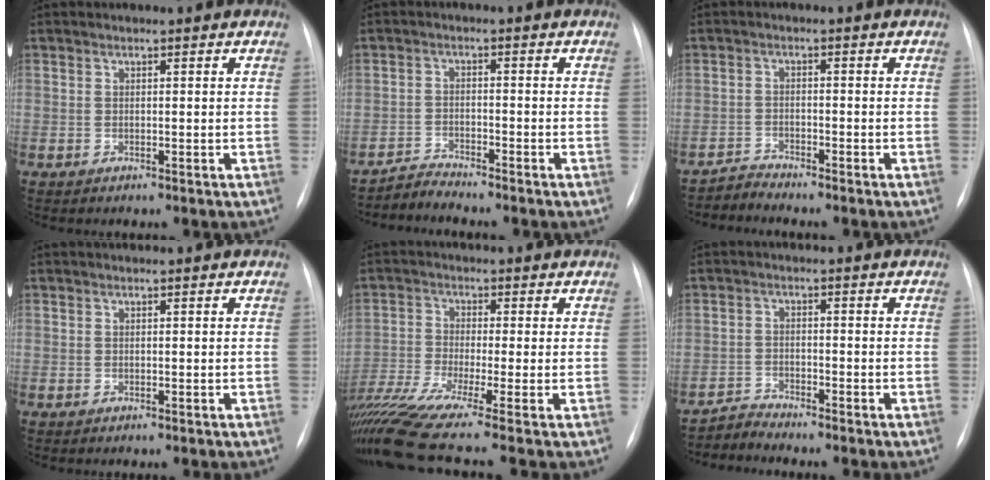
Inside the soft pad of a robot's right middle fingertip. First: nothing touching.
{"total": 2.7, "force": [-2.6, -0.5, -0.6], "torque": [0.015, -0.020, -0.050]}
{"total": 2.2, "force": [-2.0, -0.4, -0.8], "torque": [0.022, -0.015, -0.039]}
{"total": 0.0}
{"total": 14.6, "force": [-10.9, -0.3, 9.7], "torque": [-0.234, -0.024, -0.200]}
{"total": 2.6, "force": [-2.4, -0.5, -0.9], "torque": [0.024, -0.018, -0.047]}